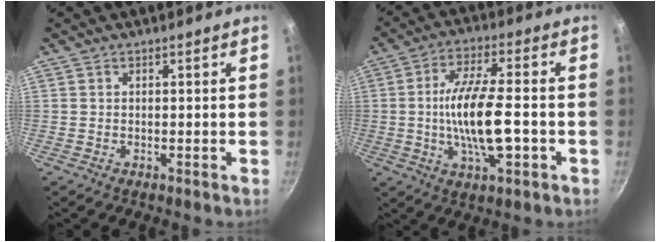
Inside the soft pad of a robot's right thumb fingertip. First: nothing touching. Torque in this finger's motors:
{"motor_torque": [1.83, 1.39, 2.31, -0.46, 0.76]}